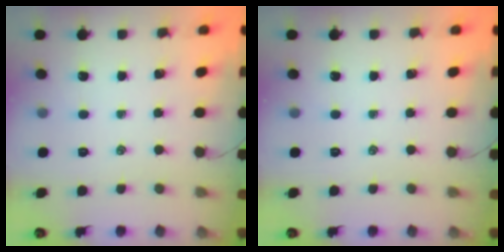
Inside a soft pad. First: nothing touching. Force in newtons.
{"total": 0.0}